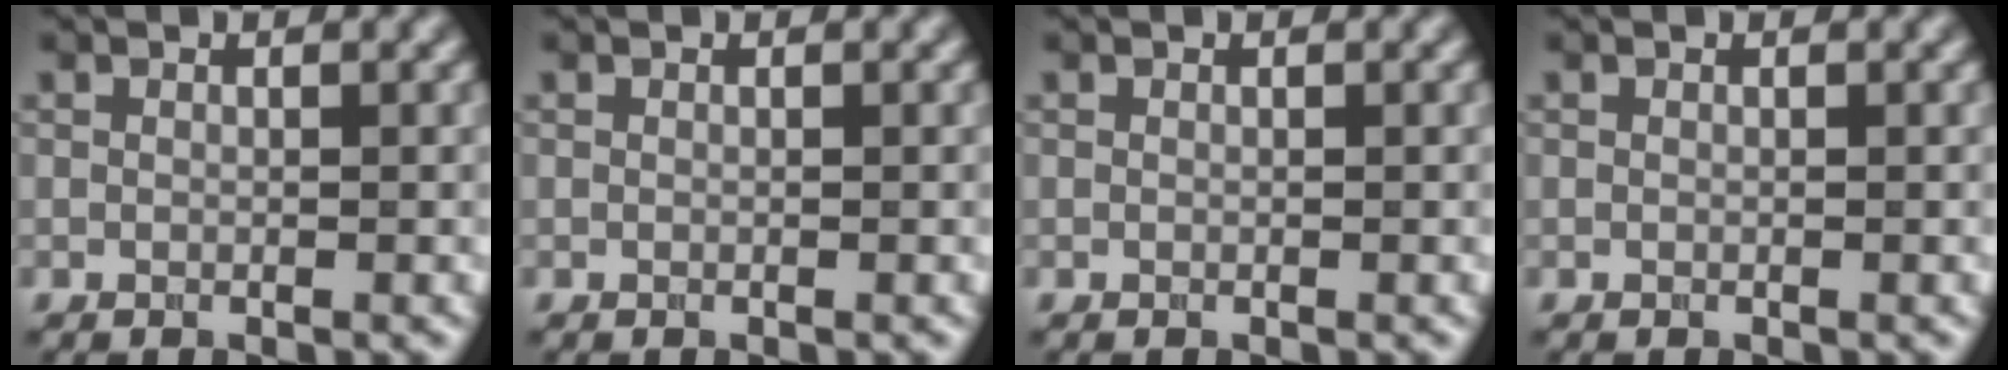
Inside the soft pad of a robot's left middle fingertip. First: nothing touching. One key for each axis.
{"total": 0.0}
{"total": 0.0}
{"total": 0.0}